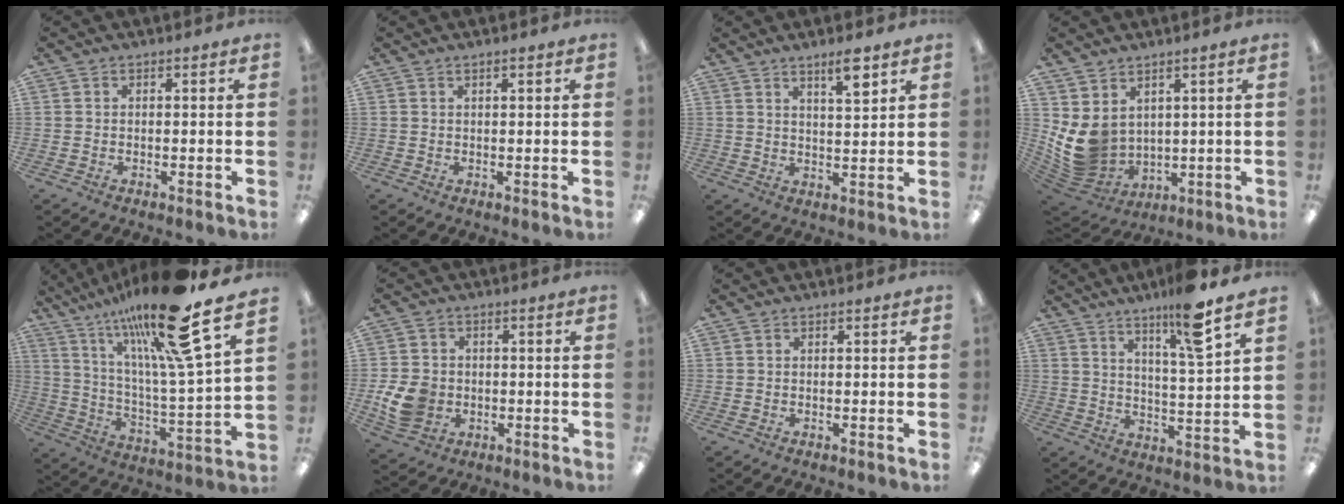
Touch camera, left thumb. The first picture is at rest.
{"total": 1.0, "force": [0.7, 0.2, 0.7], "torque": [-0.014, 0.001, 0.011]}
{"total": 5.8, "force": [4.3, 1.2, 3.8], "torque": [-0.053, -0.026, 0.067]}
{"total": 9.4, "force": [3.3, 7.5, 4.7], "torque": [-0.136, -0.034, 0.071]}
{"total": 23.0, "force": [17.3, 2.3, 15.0], "torque": [-0.265, -0.101, 0.271]}
{"total": 8.8, "force": [-1.6, 7.2, 4.6], "torque": [-0.096, 0.011, -0.028]}
{"total": 0.0}
{"total": 11.9, "force": [8.6, 0.8, 8.2], "torque": [-0.132, -0.046, 0.135]}